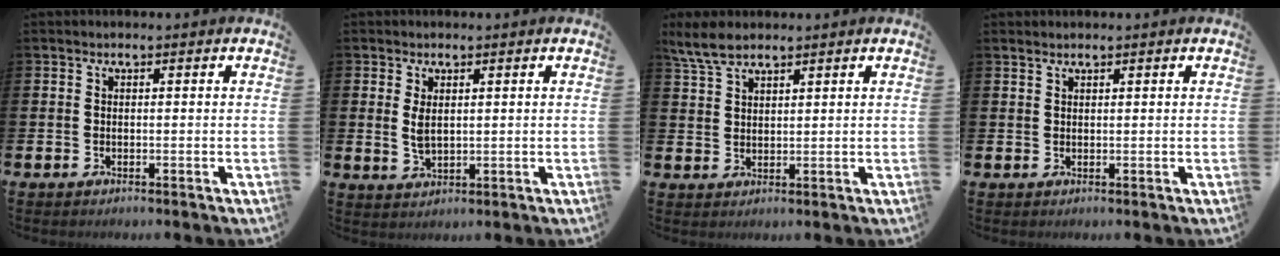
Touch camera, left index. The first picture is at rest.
{"total": 2.5, "force": [1.2, 1.1, 1.9], "torque": [-0.031, 0.001, 0.018]}
{"total": 4.9, "force": [4.1, 1.5, 2.1], "torque": [-0.043, -0.012, 0.075]}
{"total": 0.9, "force": [0.9, 0.1, 0.0], "torque": [0.001, 0.000, 0.017]}